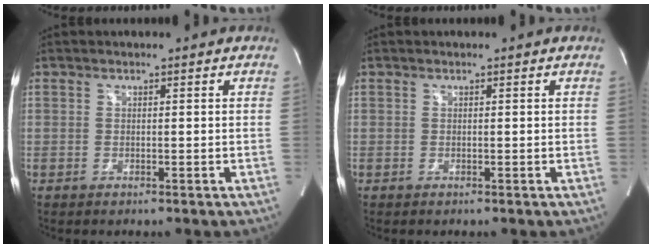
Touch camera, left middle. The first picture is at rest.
{"total": 0.0}